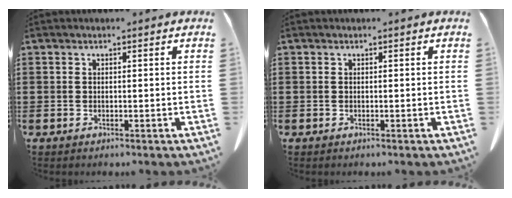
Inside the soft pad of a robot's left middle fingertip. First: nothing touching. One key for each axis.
{"total": 0.0}